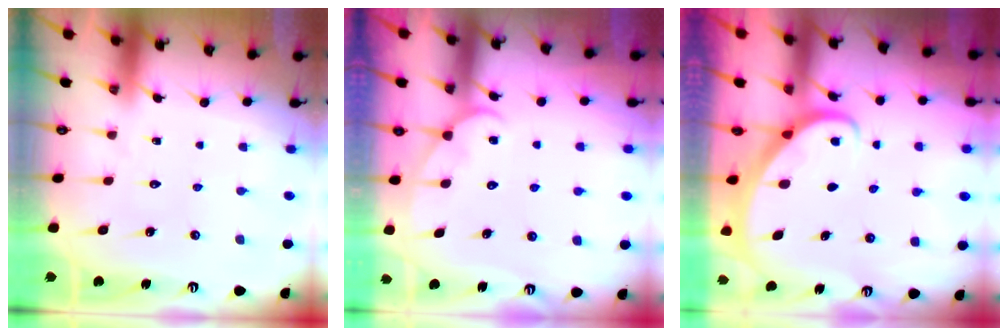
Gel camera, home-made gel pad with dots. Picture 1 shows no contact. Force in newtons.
{"total": 5.5, "press": 5.5, "slide": 0.6}
{"total": 2.6, "press": 2.6, "slide": 0.2}